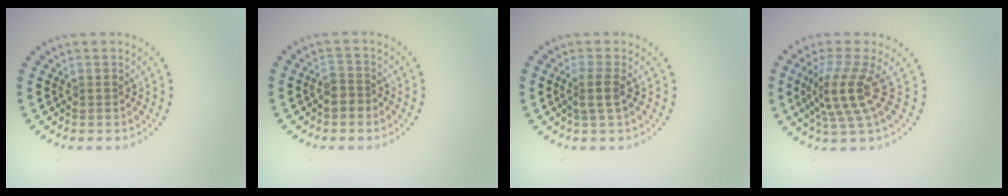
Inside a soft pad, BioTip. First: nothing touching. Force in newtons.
{"total": 1.8, "press": 1.6, "slide": 0.8}
{"total": 1.8, "press": 1.4, "slide": 1.1}
{"total": 4.0, "press": 2.8, "slide": 2.8}